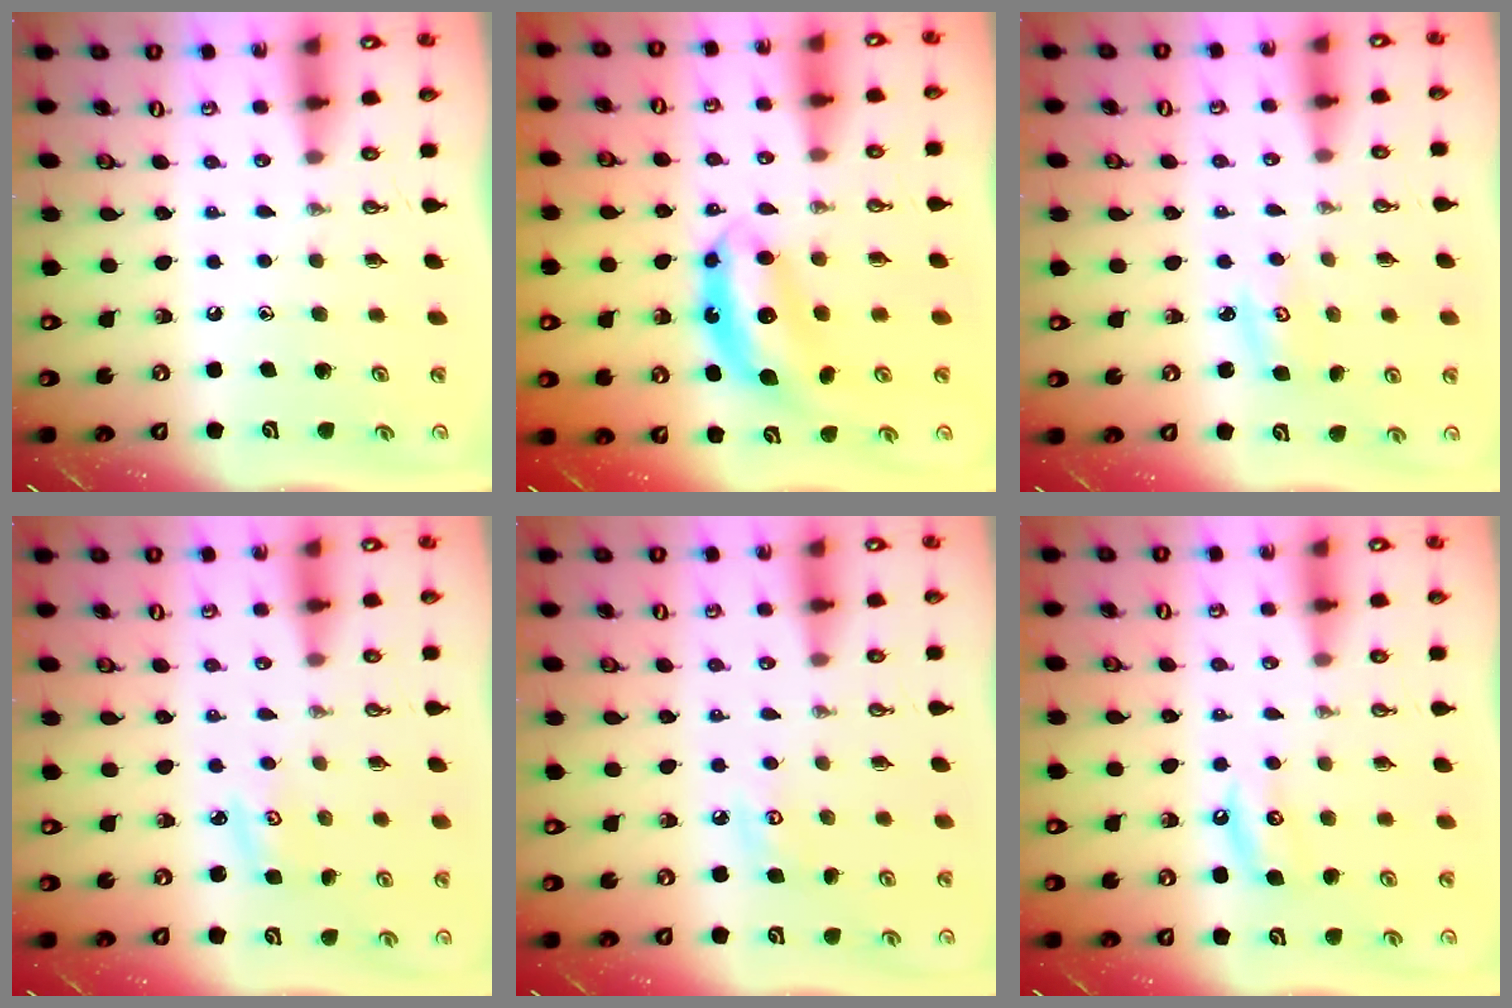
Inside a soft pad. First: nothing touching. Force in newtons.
{"total": 7.2, "press": 7.2, "slide": 0.2}
{"total": 2.8, "press": 2.8, "slide": 0.3}
{"total": 2.7, "press": 2.7, "slide": 0.4}
{"total": 5.5, "press": 5.5, "slide": 0.6}
{"total": 5.5, "press": 5.5, "slide": 0.4}